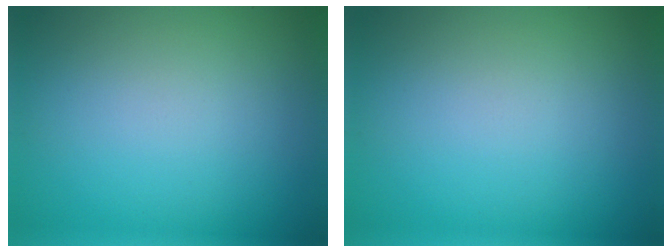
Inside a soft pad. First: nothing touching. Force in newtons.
{"total": 0.0}